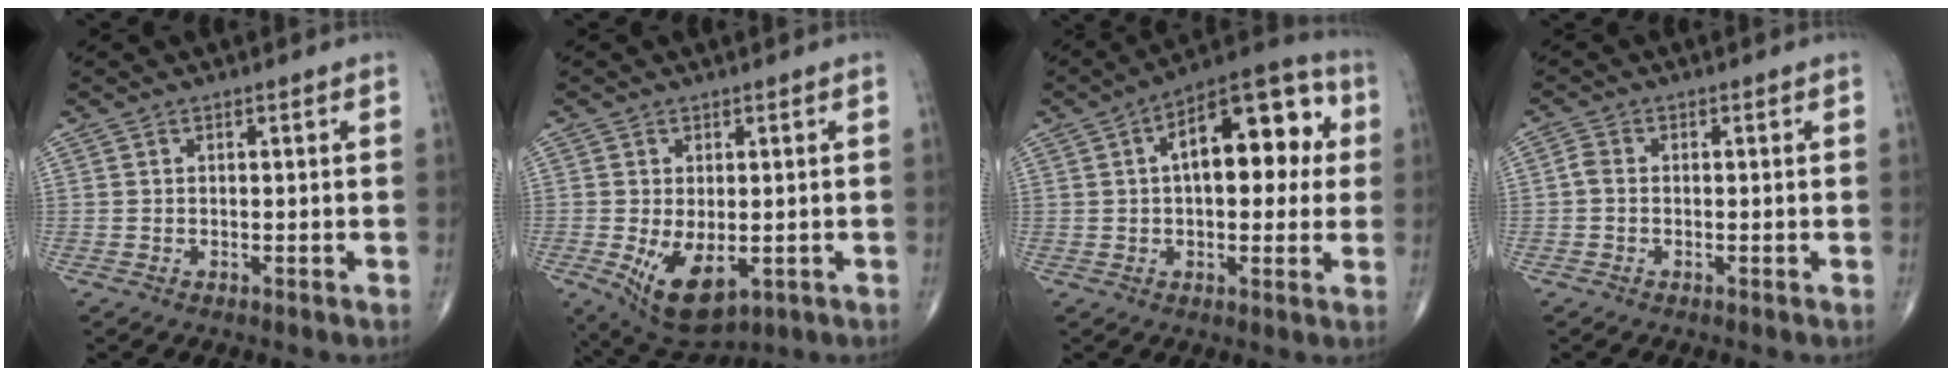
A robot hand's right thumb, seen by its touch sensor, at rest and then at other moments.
{"total": 9.3, "force": [-2.2, 5.0, 7.6], "torque": [-0.121, -0.014, -0.019]}
{"total": 17.1, "force": [3.4, 8.4, 14.5], "torque": [-0.172, 0.031, 0.039]}
{"total": 1.6, "force": [-0.3, 1.1, 1.1], "torque": [-0.020, 0.002, -0.012]}